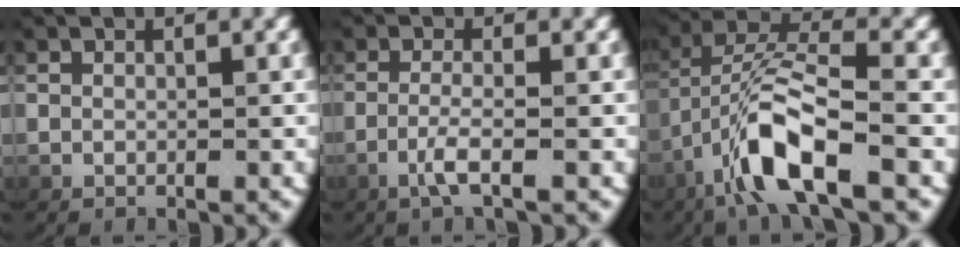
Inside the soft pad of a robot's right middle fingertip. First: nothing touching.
{"total": 2.3, "force": [-0.8, -0.2, 2.1], "torque": [-0.053, -0.011, -0.011]}
{"total": 5.9, "force": [-1.1, 1.5, 5.6], "torque": [-0.118, -0.003, -0.009]}